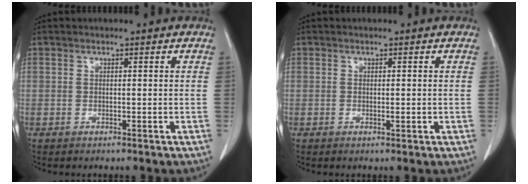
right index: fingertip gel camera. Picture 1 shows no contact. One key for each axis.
{"total": 0.8, "fx": 0.0, "fy": 0.4, "fz": 0.7, "tx": -0.009, "ty": -0.002, "tz": 0.001}